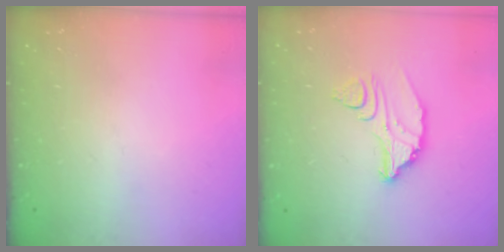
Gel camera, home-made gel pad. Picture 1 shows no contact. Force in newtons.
{"total": 8.7, "press": 8.7, "slide": 0.8}